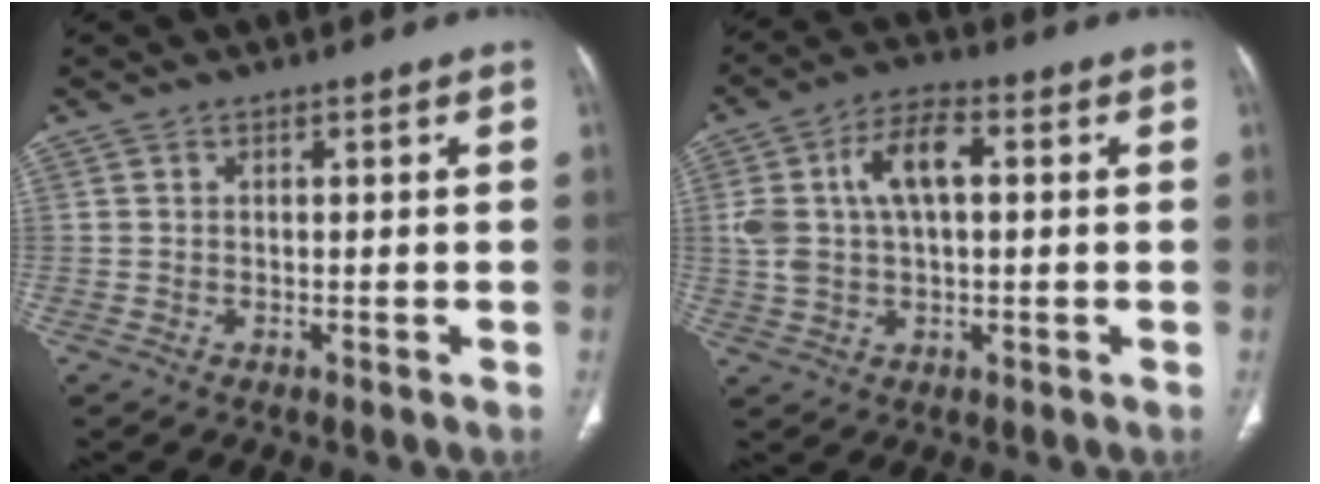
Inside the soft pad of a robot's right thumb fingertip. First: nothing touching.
{"total": 10.7, "force": [2.0, 5.7, 8.9], "torque": [-0.175, 0.021, 0.036]}